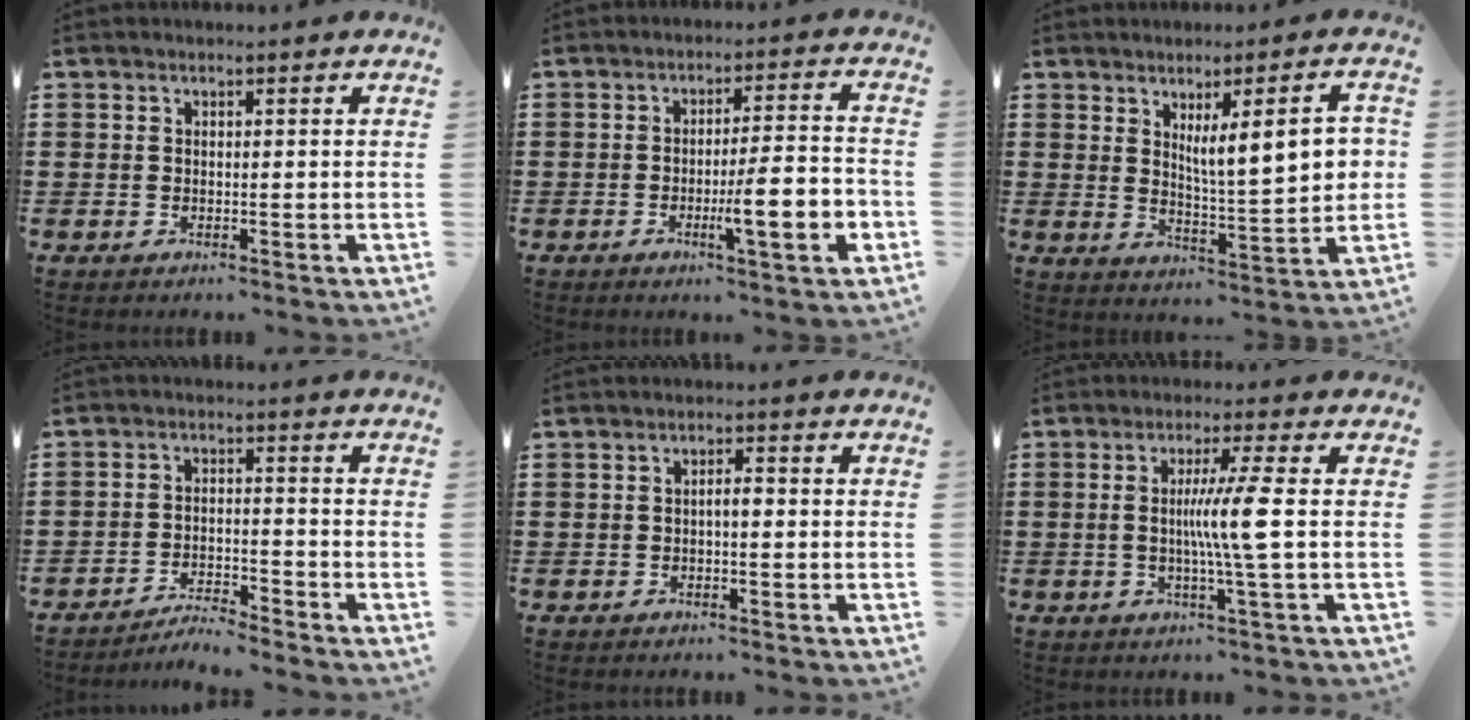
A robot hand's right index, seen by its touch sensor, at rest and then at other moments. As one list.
[{"total": 9.1, "force": [-2.8, 1.2, 8.6], "torque": [-0.121, -0.010, -0.048]}, {"total": 8.7, "force": [2.6, 2.0, 8.0], "torque": [-0.138, -0.001, 0.039]}, {"total": 3.7, "force": [-3.6, 0.0, 0.4], "torque": [-0.013, 0.003, -0.077]}, {"total": 1.7, "force": [-0.3, 0.5, 1.6], "torque": [-0.031, 0.002, -0.007]}, {"total": 7.3, "force": [0.0, -1.0, 7.2], "torque": [-0.130, -0.009, -0.009]}]